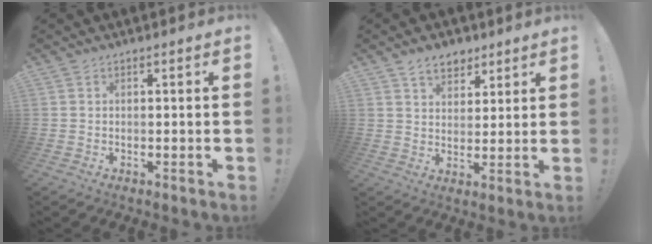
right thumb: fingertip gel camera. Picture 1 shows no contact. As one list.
[{"total": 7.5, "force": [4.9, 5.0, 2.7], "torque": [-0.040, -0.022, 0.092]}]